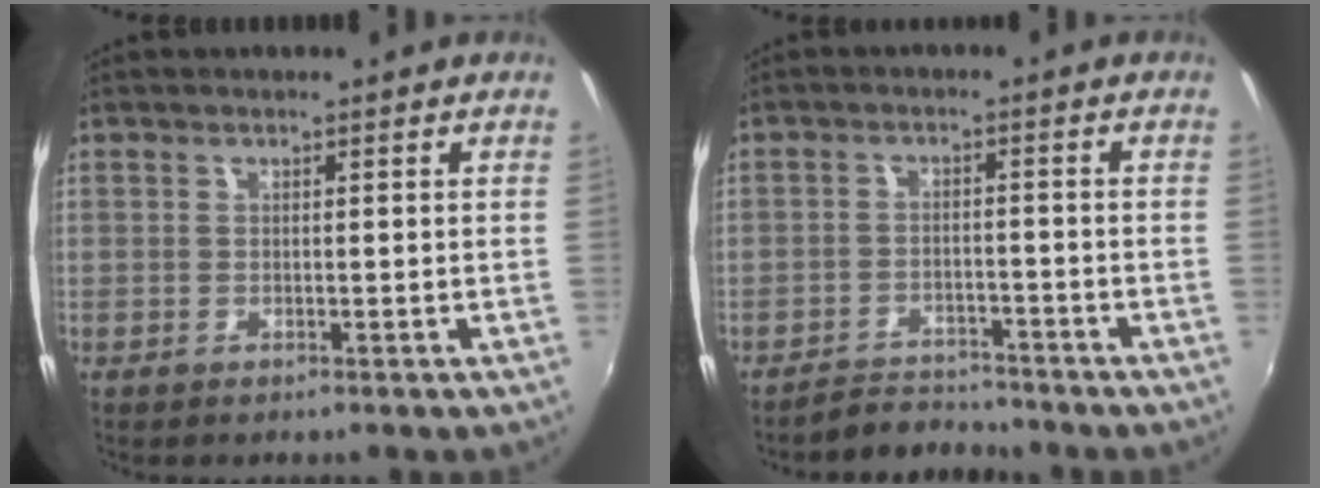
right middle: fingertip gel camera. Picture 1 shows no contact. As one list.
[{"total": 5.2, "force": [-5.1, 0.9, -0.1], "torque": [-0.018, 0.008, -0.084]}]